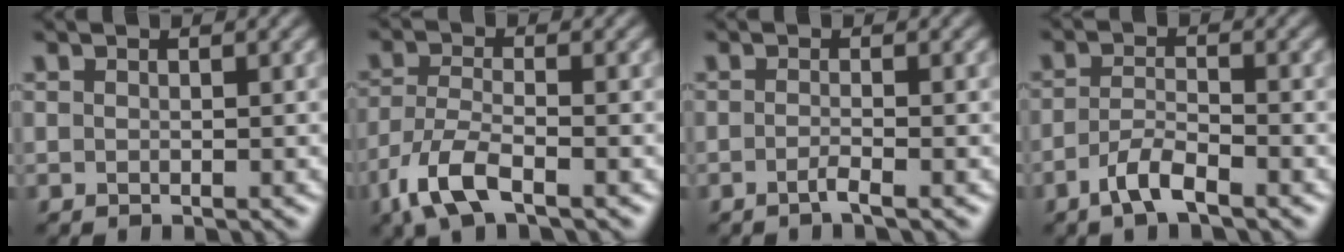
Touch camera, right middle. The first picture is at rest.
{"total": 5.2, "force": [-3.1, 1.8, 3.7], "torque": [-0.089, -0.011, -0.070]}
{"total": 1.4, "force": [-0.7, 0.2, 1.1], "torque": [-0.017, 0.000, -0.020]}
{"total": 3.1, "force": [-1.9, 0.8, 2.2], "torque": [-0.048, 0.003, -0.044]}